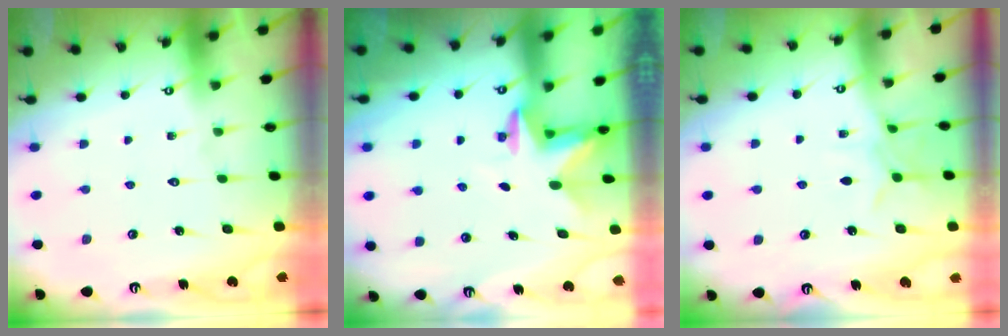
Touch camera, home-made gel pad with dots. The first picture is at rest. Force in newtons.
{"total": 2.6, "press": 2.5, "slide": 0.4}
{"total": 5.5, "press": 5.5, "slide": 0.6}